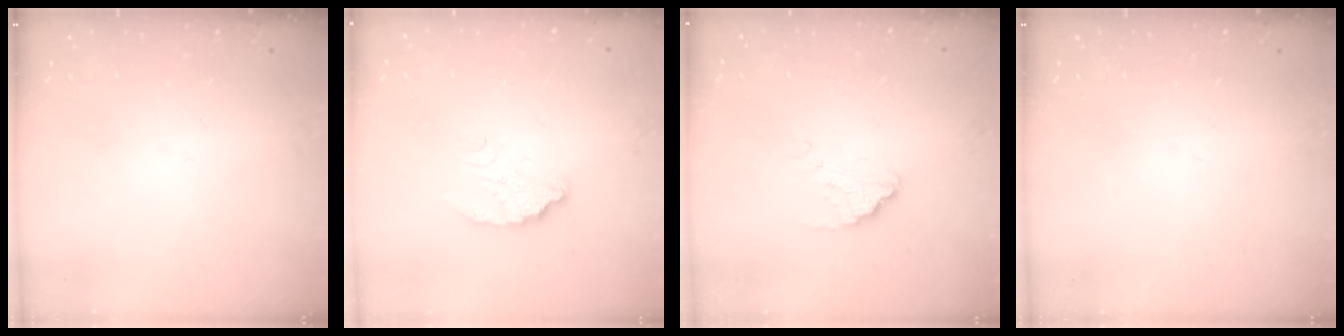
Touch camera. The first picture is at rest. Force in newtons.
{"total": 4.3, "press": 4.3, "slide": 0.1}
{"total": 1.9, "press": 1.9, "slide": 0.0}
{"total": 0.0}